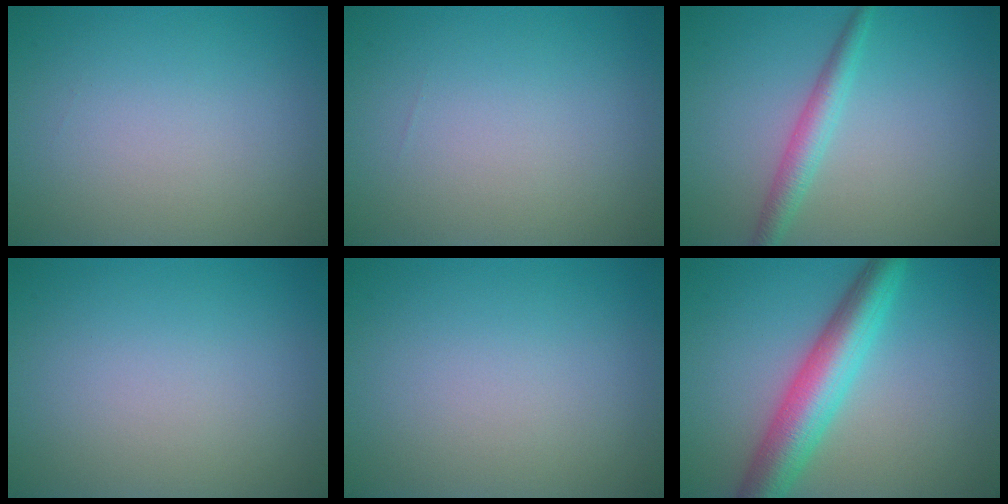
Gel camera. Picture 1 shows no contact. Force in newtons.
{"total": 0.0}
{"total": 2.5, "press": 2.5, "slide": 0.1}
{"total": 0.0}
{"total": 0.0}
{"total": 6.5, "press": 6.5, "slide": 0.2}